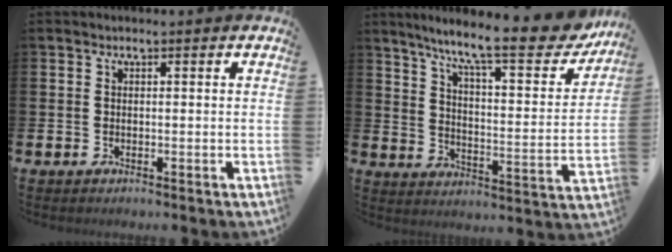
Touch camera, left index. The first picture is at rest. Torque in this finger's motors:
{"motor_torque": [0.66, -1.34, 1.05, 0.21]}